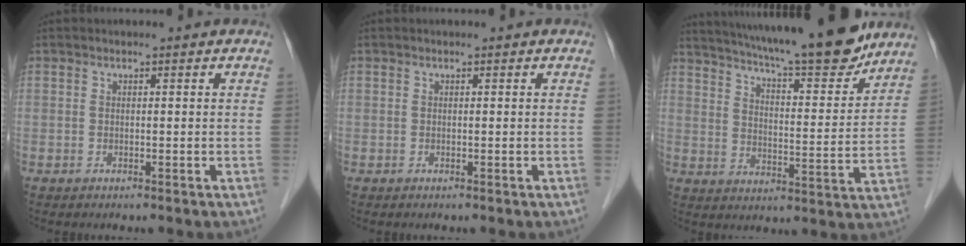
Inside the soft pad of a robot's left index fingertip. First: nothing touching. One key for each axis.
{"total": 0.0}
{"total": 20.2, "fx": 17.7, "fy": 1.9, "fz": 9.4, "tx": -0.153, "ty": -0.015, "tz": 0.251}